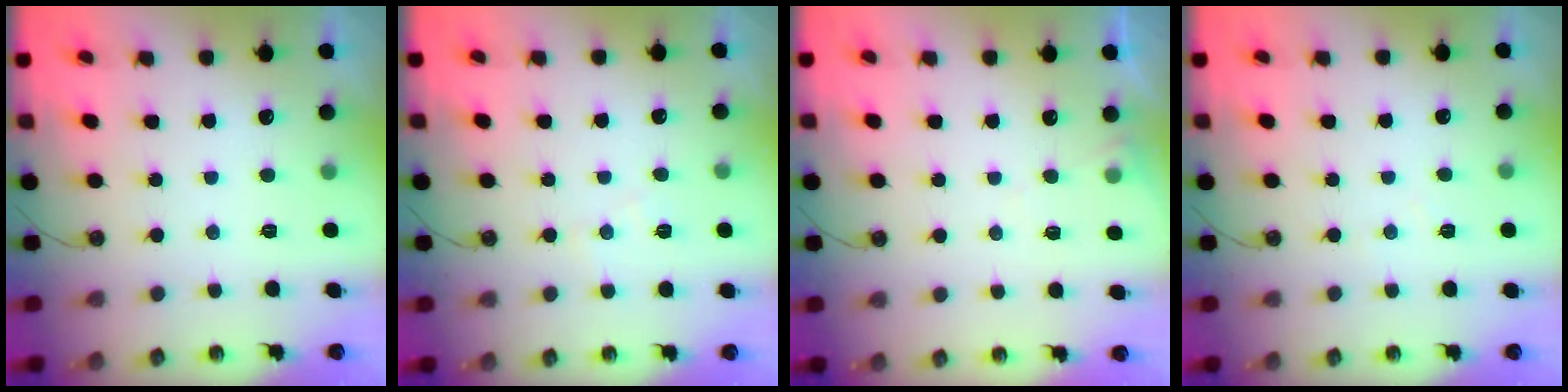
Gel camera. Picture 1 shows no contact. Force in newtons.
{"total": 6.6, "press": 6.5, "slide": 0.9}
{"total": 6.2, "press": 6.2, "slide": 0.8}
{"total": 3.6, "press": 3.6, "slide": 0.6}